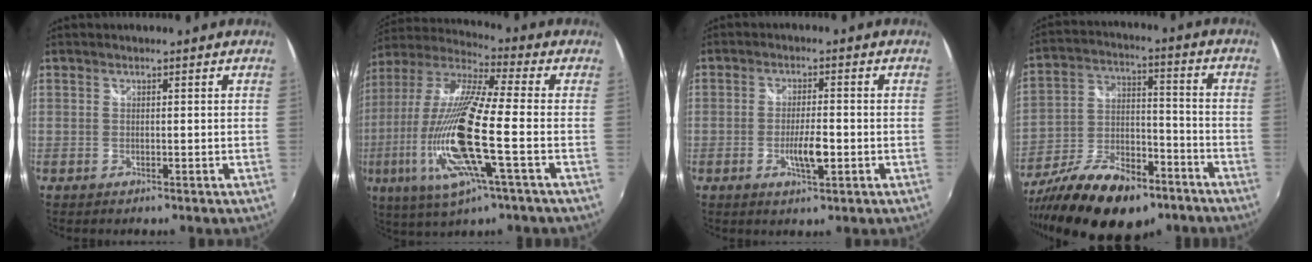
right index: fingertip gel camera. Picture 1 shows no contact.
{"total": 20.9, "force": [-4.9, 2.8, 20.2], "torque": [-0.377, -0.036, -0.096]}
{"total": 4.9, "force": [-1.5, 1.5, 4.5], "torque": [-0.086, -0.004, -0.027]}
{"total": 21.3, "force": [-13.5, 10.4, 12.7], "torque": [-0.248, -0.011, -0.216]}